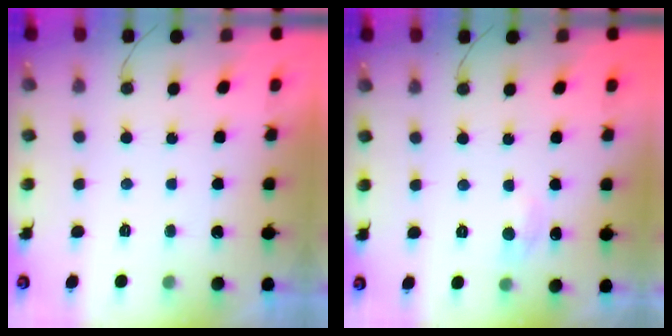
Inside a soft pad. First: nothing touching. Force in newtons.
{"total": 5.9, "press": 5.9, "slide": 0.7}